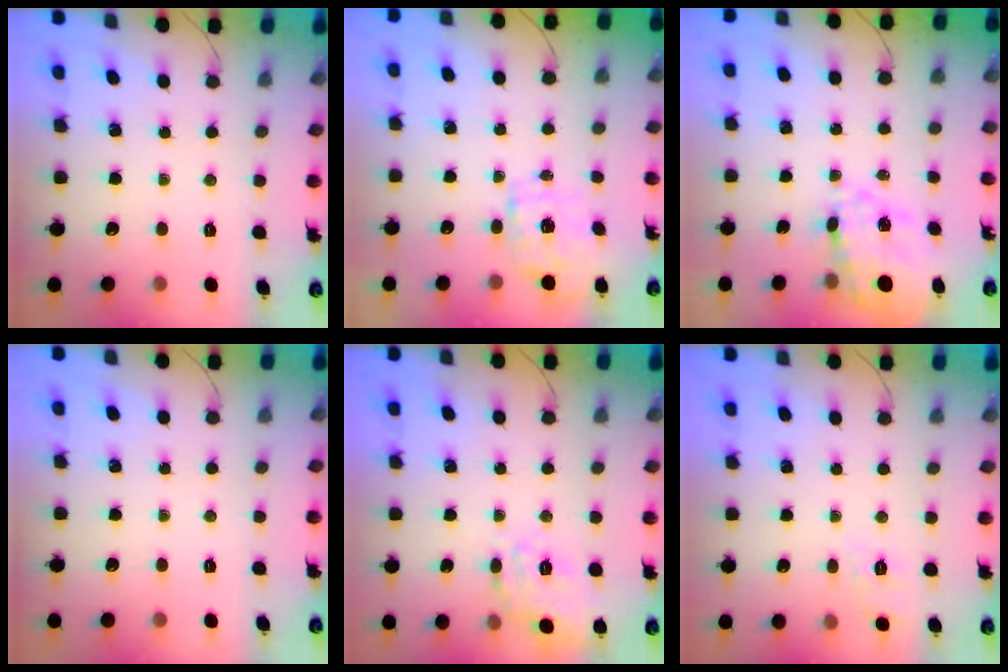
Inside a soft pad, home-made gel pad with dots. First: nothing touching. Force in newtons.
{"total": 2.2, "press": 2.1, "slide": 0.4}
{"total": 16.5, "press": 16.1, "slide": 3.7}
{"total": 0.0}
{"total": 14.4, "press": 14.4, "slide": 0.6}
{"total": 5.8, "press": 5.6, "slide": 1.6}